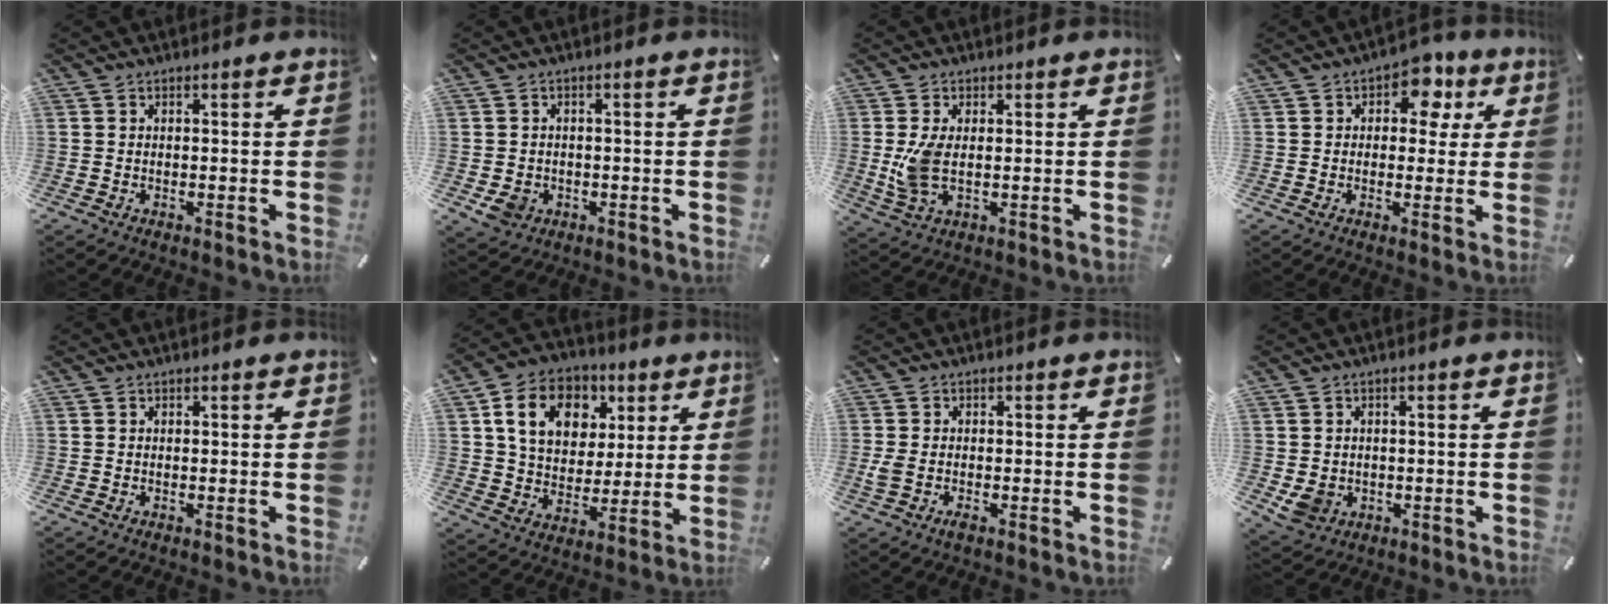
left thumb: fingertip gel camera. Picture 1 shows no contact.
{"total": 4.1, "force": [-1.3, 3.6, 1.6], "torque": [-0.030, -0.002, -0.023]}
{"total": 6.9, "force": [0.9, 3.4, 5.9], "torque": [-0.121, -0.011, 0.010]}
{"total": 8.0, "force": [2.7, 5.7, 4.9], "torque": [-0.051, -0.006, 0.040]}
{"total": 0.0}
{"total": 14.0, "force": [5.3, 11.0, 6.7], "torque": [-0.111, -0.006, 0.100]}
{"total": 2.2, "force": [-0.7, 1.2, 1.8], "torque": [-0.040, -0.001, -0.013]}
{"total": 4.7, "force": [-0.6, 4.2, 1.8], "torque": [-0.047, 0.000, -0.010]}